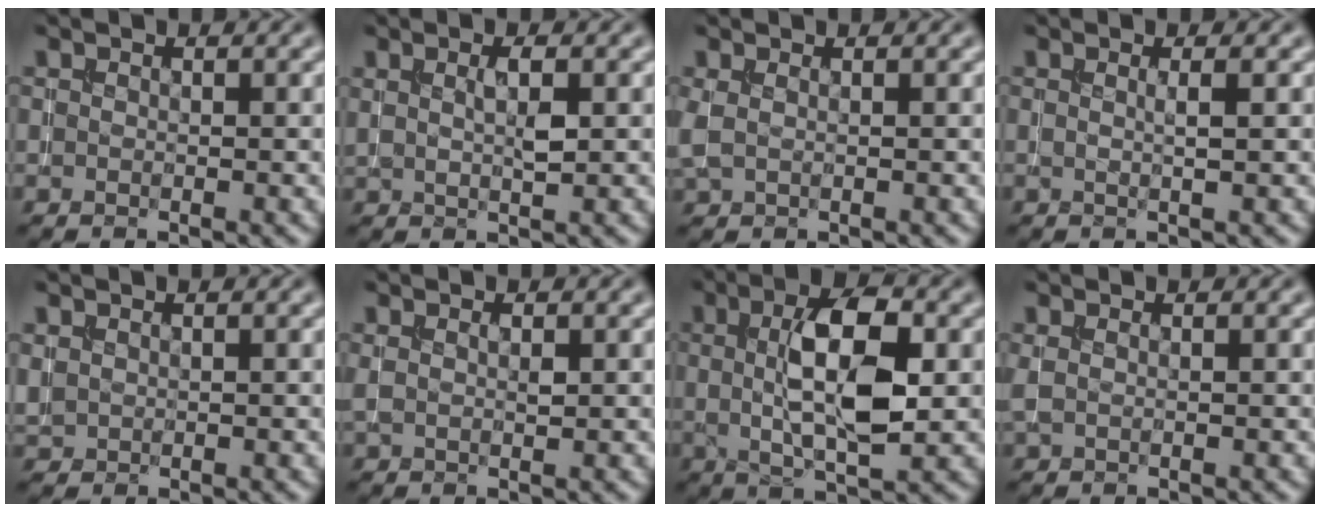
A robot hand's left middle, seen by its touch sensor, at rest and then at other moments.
{"total": 1.8, "force": [0.8, 0.4, 1.6], "torque": [-0.030, 0.002, 0.015]}
{"total": 0.9, "force": [0.4, 0.3, 0.7], "torque": [-0.019, 0.006, 0.006]}
{"total": 1.5, "force": [0.3, 0.3, 1.4], "torque": [-0.014, 0.001, -0.003]}
{"total": 0.9, "force": [0.4, 0.6, 0.4], "torque": [-0.008, 0.004, 0.012]}
{"total": 1.0, "force": [0.5, 0.1, 0.8], "torque": [-0.015, 0.002, 0.008]}
{"total": 7.8, "force": [1.1, 2.9, 7.2], "torque": [-0.122, 0.007, 0.015]}
{"total": 0.6, "force": [0.3, 0.1, 0.5], "torque": [-0.011, 0.004, 0.003]}